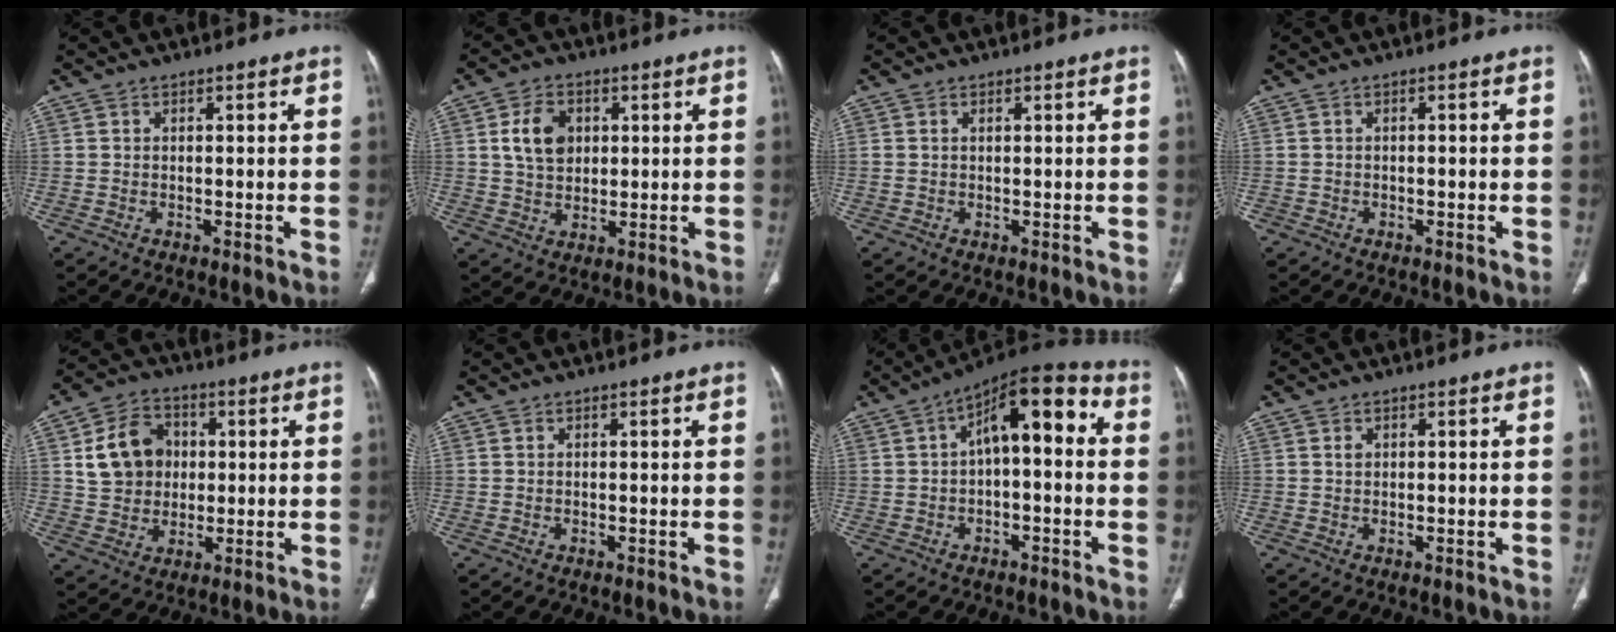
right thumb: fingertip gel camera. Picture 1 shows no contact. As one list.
[{"total": 7.9, "force": [2.0, 5.8, 5.0], "torque": [-0.070, -0.006, 0.036]}, {"total": 0.8, "force": [0.3, 0.5, 0.6], "torque": [-0.018, 0.006, 0.008]}, {"total": 0.8, "force": [-0.3, 0.7, 0.3], "torque": [0.002, 0.005, -0.006]}, {"total": 11.5, "force": [2.0, 9.6, 6.1], "torque": [-0.079, 0.009, 0.037]}, {"total": 0.0}, {"total": 12.5, "force": [1.5, 5.6, 11.1], "torque": [-0.142, 0.046, 0.011]}, {"total": 0.7, "force": [0.3, 0.5, 0.4], "torque": [-0.007, 0.001, 0.007]}]